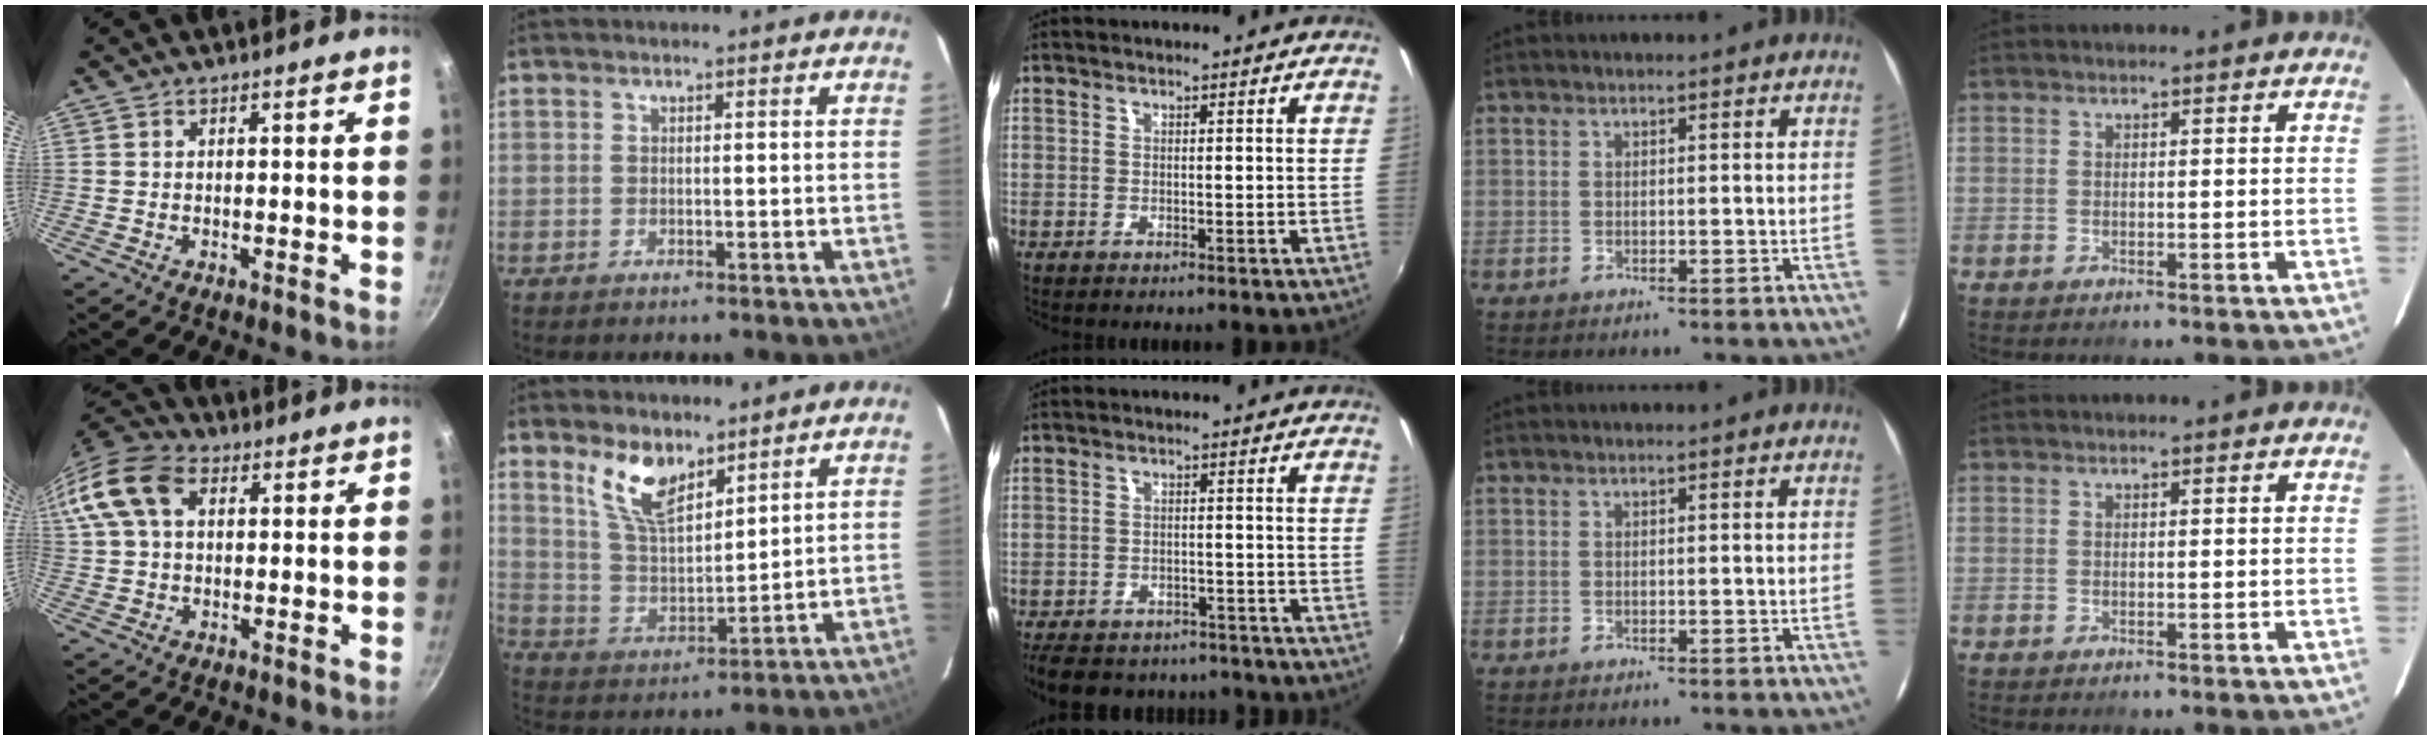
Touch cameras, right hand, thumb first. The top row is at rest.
{"thumb": {"total": 14.3, "force": [4.1, 9.5, 9.8], "torque": [-0.200, 0.027, 0.062]}, "index": {"total": 10.0, "force": [6.7, 4.2, 6.1], "torque": [-0.116, 0.006, 0.137]}, "middle": {"total": 15.4, "force": [-12.7, 6.7, 5.5], "torque": [-0.133, 0.002, -0.173]}}